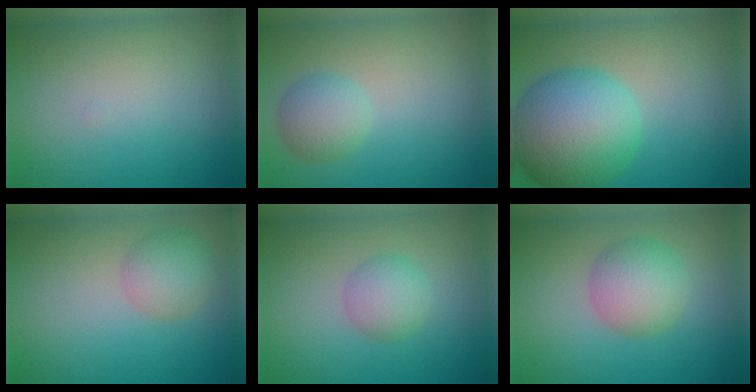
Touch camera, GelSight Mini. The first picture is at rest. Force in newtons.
{"total": 2.6, "press": 2.6, "slide": 0.1}
{"total": 9.6, "press": 9.6, "slide": 0.5}
{"total": 2.9, "press": 2.8, "slide": 0.3}
{"total": 2.6, "press": 2.6, "slide": 0.1}
{"total": 4.3, "press": 4.3, "slide": 0.1}